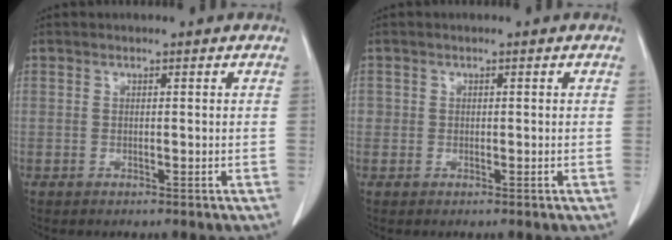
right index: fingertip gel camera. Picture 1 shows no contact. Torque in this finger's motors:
{"motor_torque": [0.09, -0.05, 0.04, 0.01]}